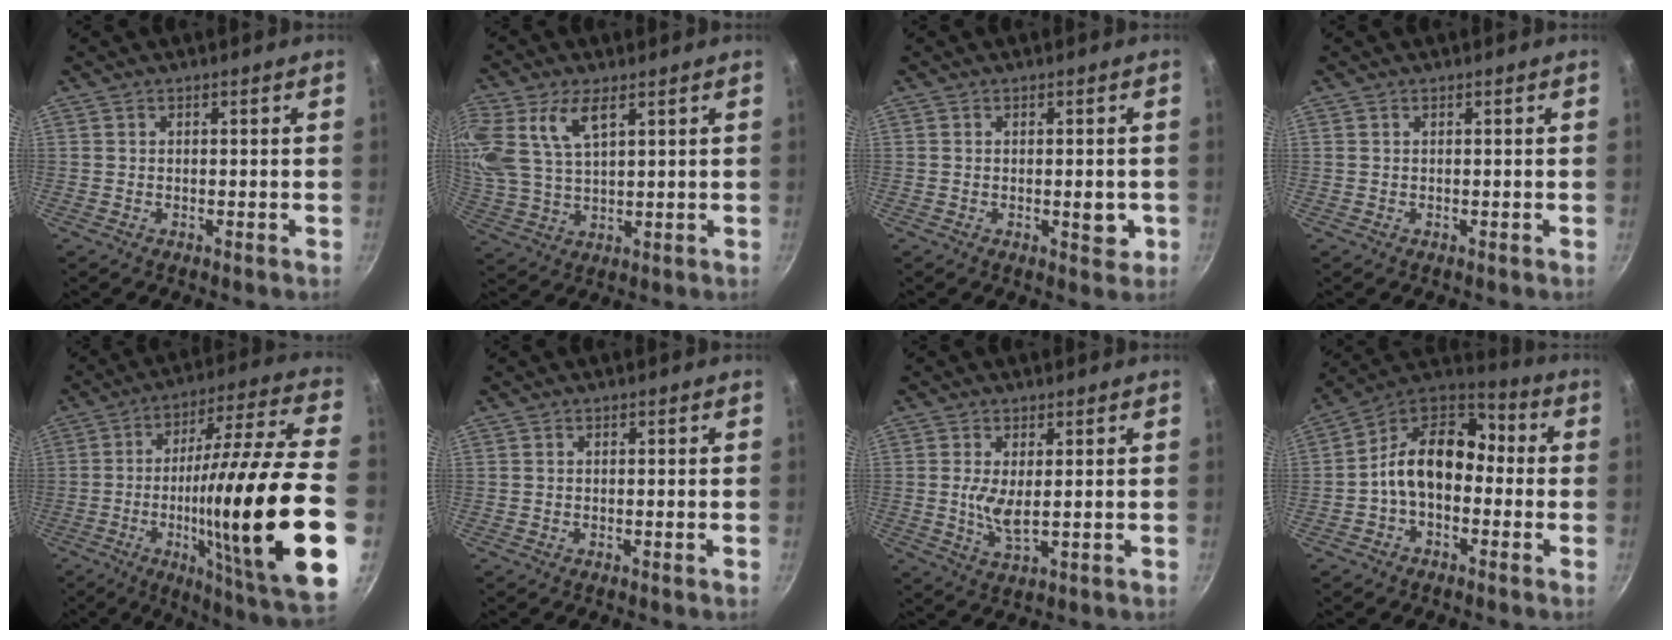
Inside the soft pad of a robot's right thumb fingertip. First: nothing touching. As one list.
[{"total": 12.3, "force": [5.6, 6.1, 9.1], "torque": [-0.190, -0.010, 0.117]}, {"total": 3.9, "force": [-0.8, 1.7, 3.4], "torque": [-0.033, -0.001, -0.010]}, {"total": 0.0}, {"total": 32.3, "force": [-6.2, 6.0, 31.1], "torque": [-0.459, 0.018, -0.092]}, {"total": 0.6, "force": [-0.2, -0.1, 0.5], "torque": [-0.012, 0.001, -0.003]}, {"total": 5.0, "force": [0.4, 1.5, 4.7], "torque": [-0.100, -0.013, 0.013]}, {"total": 14.5, "force": [-1.6, 10.0, 10.4], "torque": [-0.142, 0.055, -0.052]}]